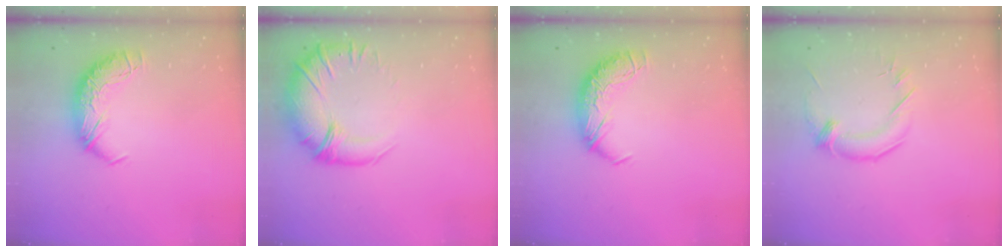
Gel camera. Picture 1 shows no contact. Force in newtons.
{"total": 2.8, "press": 0.5, "slide": 2.8}
{"total": 0.0}
{"total": 1.3, "press": 0.5, "slide": 1.2}